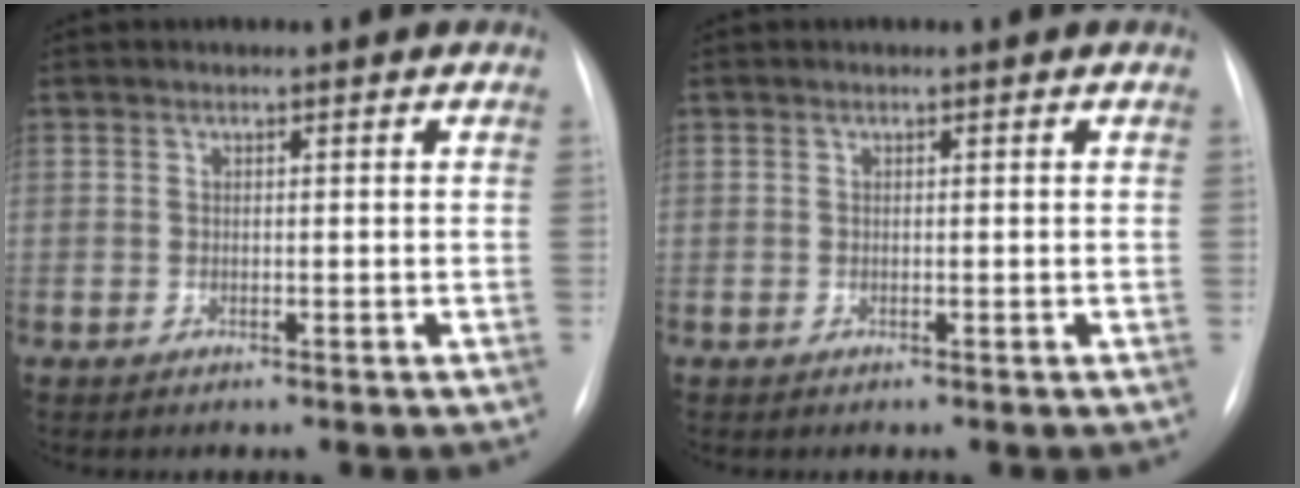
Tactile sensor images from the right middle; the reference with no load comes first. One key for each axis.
{"total": 0.0}